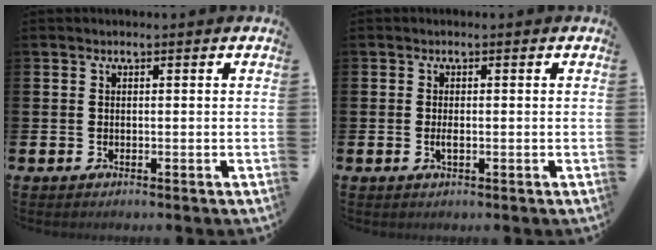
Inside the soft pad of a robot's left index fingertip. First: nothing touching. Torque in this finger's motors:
{"motor_torque": [0.32, 0.18, 0.02, 0.05]}